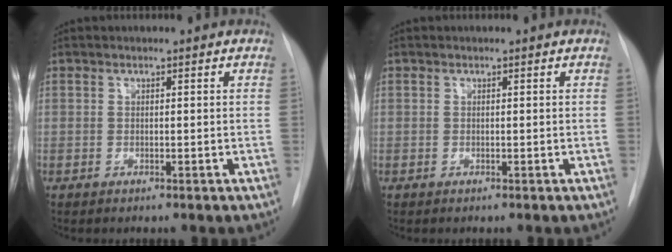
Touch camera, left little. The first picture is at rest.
{"total": 0.0}